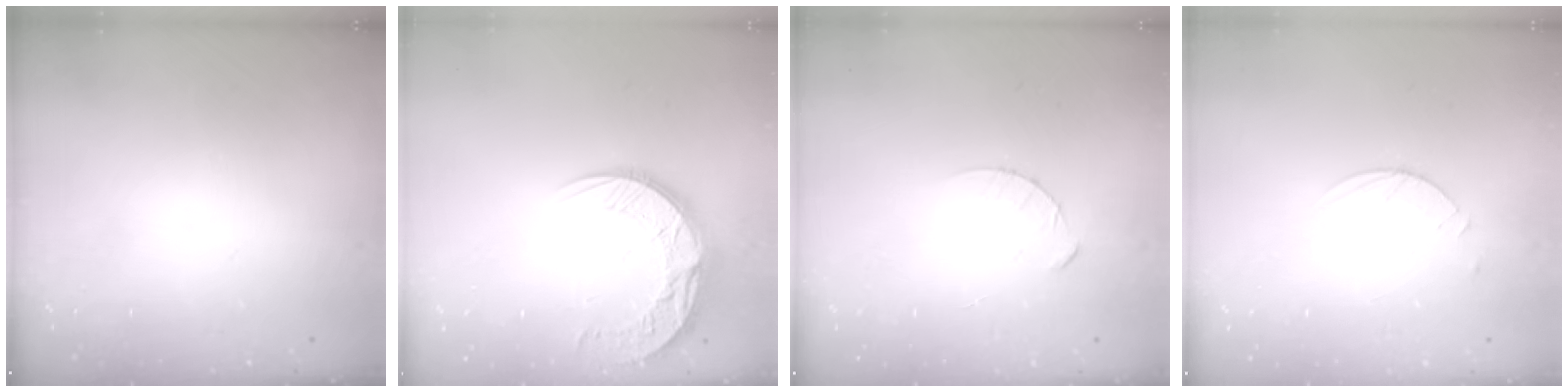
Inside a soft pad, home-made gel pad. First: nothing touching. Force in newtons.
{"total": 13.2, "press": 13.2, "slide": 1.2}
{"total": 3.1, "press": 3.1, "slide": 0.3}
{"total": 3.5, "press": 3.5, "slide": 0.4}